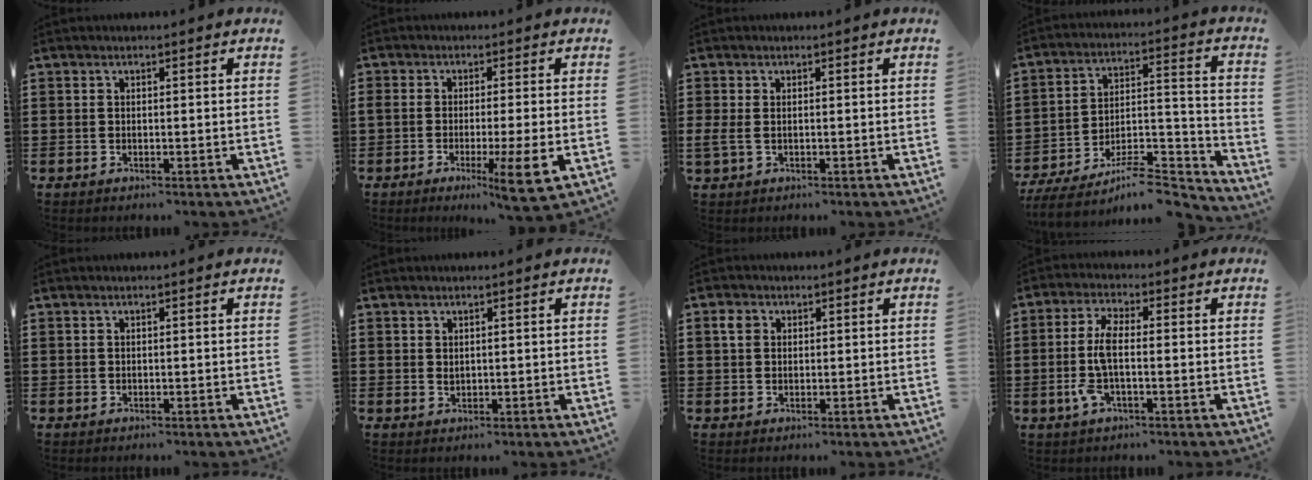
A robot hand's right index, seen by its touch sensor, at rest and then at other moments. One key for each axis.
{"total": 7.2, "fx": -2.8, "fy": 0.2, "fz": 6.6, "tx": -0.111, "ty": -0.012, "tz": -0.047}
{"total": 1.7, "fx": 0.0, "fy": 1.0, "fz": 1.4, "tx": -0.046, "ty": -0.002, "tz": -0.005}
{"total": 9.8, "fx": -8.3, "fy": 2.6, "fz": 4.5, "tx": -0.066, "ty": 0.023, "tz": -0.157}
{"total": 0.0}
{"total": 0.8, "fx": 0.5, "fy": 0.5, "fz": 0.4, "tx": -0.009, "ty": 0.003, "tz": 0.010}
{"total": 1.9, "fx": 0.8, "fy": 1.5, "fz": 0.8, "tx": -0.022, "ty": 0.007, "tz": 0.014}
{"total": 6.1, "fx": -1.0, "fy": 2.0, "fz": 5.7, "tx": -0.129, "ty": -0.003, "tz": -0.025}